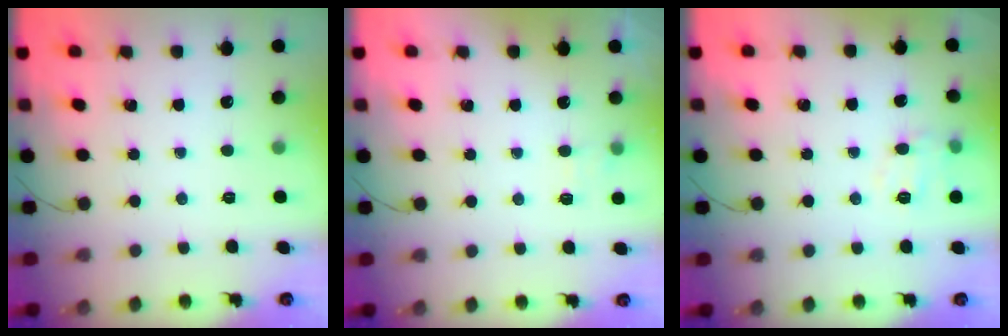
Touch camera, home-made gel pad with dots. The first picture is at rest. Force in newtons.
{"total": 4.4, "press": 4.0, "slide": 1.6}
{"total": 6.4, "press": 6.4, "slide": 0.9}